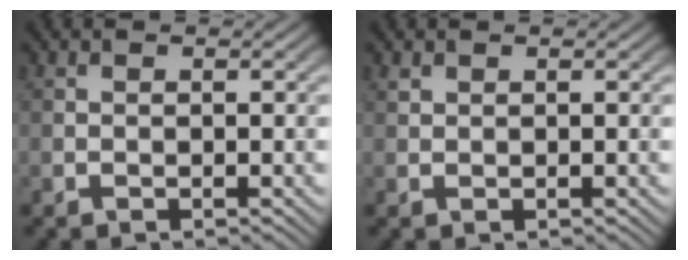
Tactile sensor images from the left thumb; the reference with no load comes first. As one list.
[{"total": 0.6, "force": [0.5, 0.2, 0.2], "torque": [-0.008, 0.000, 0.012]}]